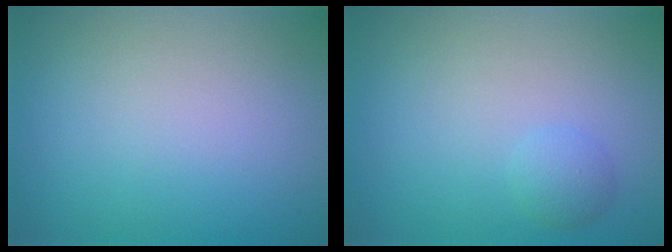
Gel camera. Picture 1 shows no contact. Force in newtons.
{"total": 1.3, "press": 1.3, "slide": 0.0}